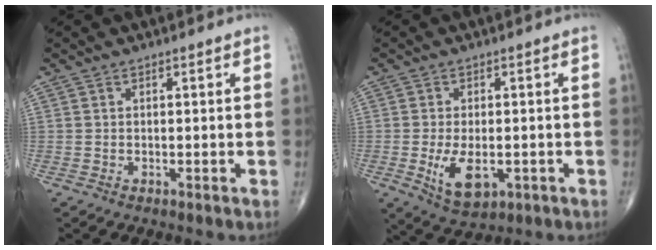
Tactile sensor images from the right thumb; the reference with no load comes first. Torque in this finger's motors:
{"motor_torque": [-0.09, 0.23, 0.45, 0.31, 0.16]}